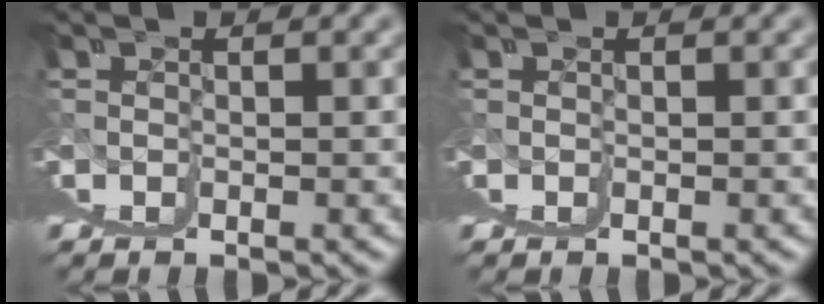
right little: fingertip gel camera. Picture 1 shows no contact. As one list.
[{"total": 0.0}]